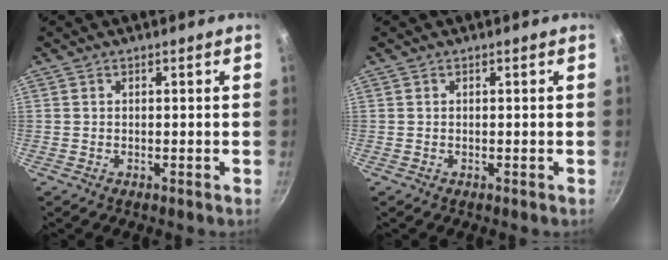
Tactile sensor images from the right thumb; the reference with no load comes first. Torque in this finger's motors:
{"motor_torque": [0.00, 0.00, 0.02, 0.15, 0.00]}